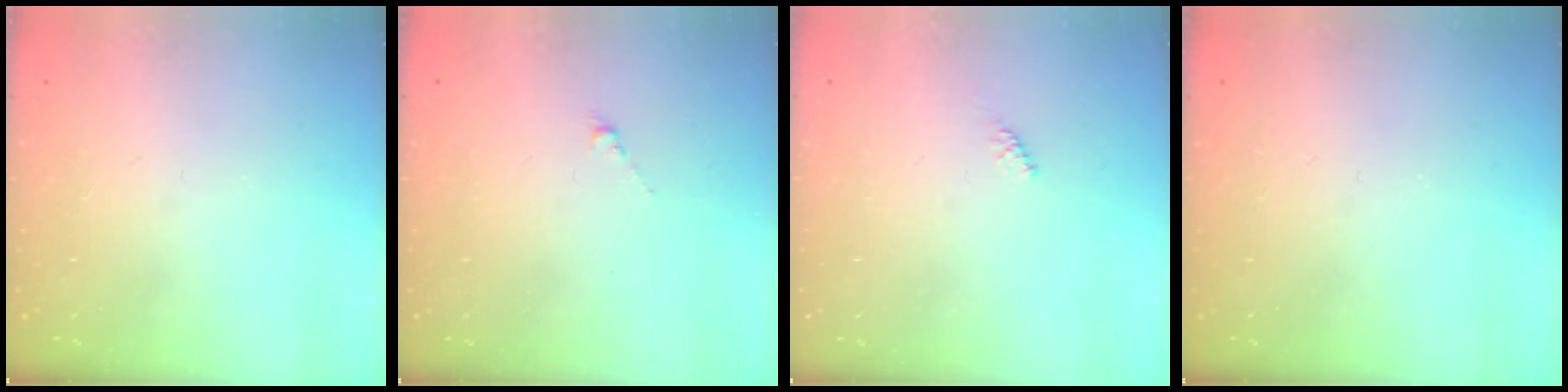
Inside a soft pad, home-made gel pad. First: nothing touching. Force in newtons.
{"total": 0.5, "press": 0.3, "slide": 0.4}
{"total": 1.6, "press": 1.5, "slide": 0.4}
{"total": 0.0}